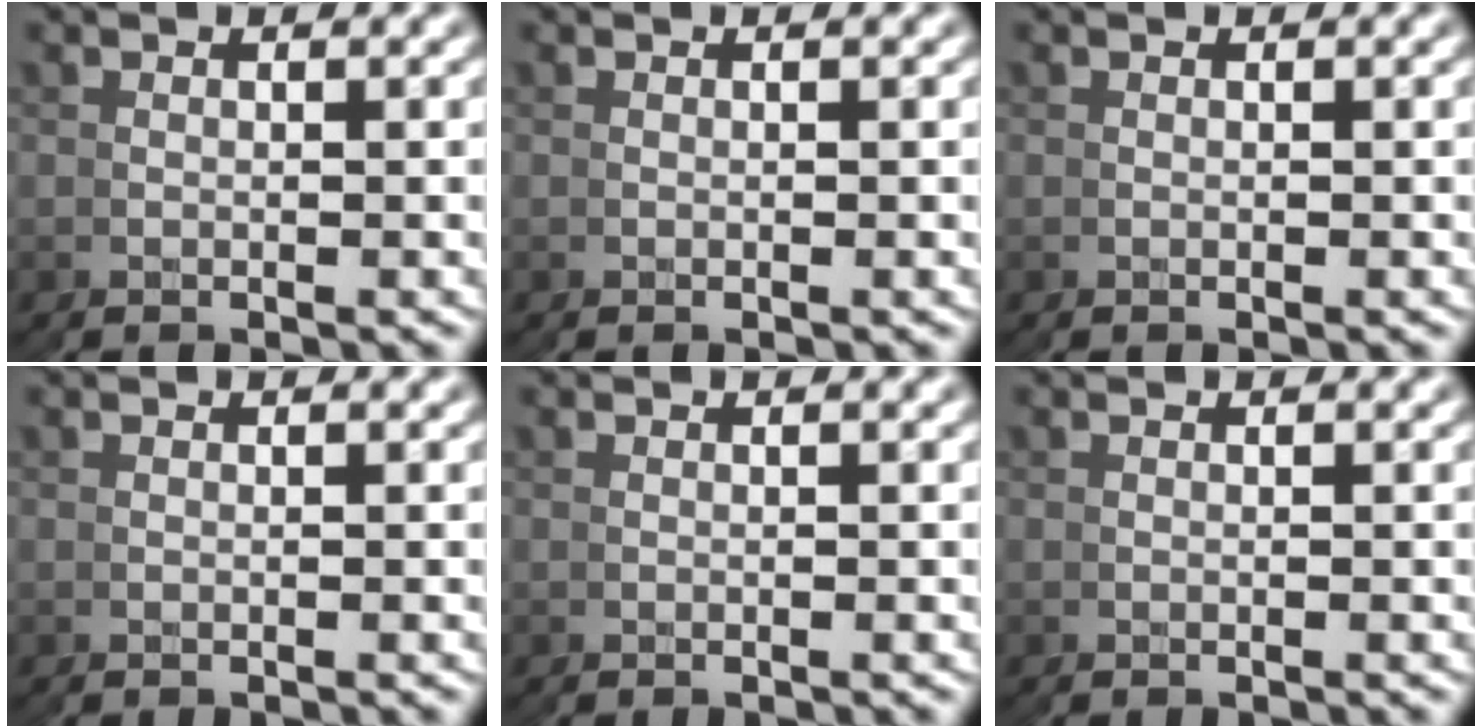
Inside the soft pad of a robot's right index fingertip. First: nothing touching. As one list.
[{"total": 0.0}, {"total": 1.7, "force": [0.1, -1.7, -0.5], "torque": [0.018, -0.004, 0.009]}, {"total": 0.0}, {"total": 0.0}, {"total": 0.0}]